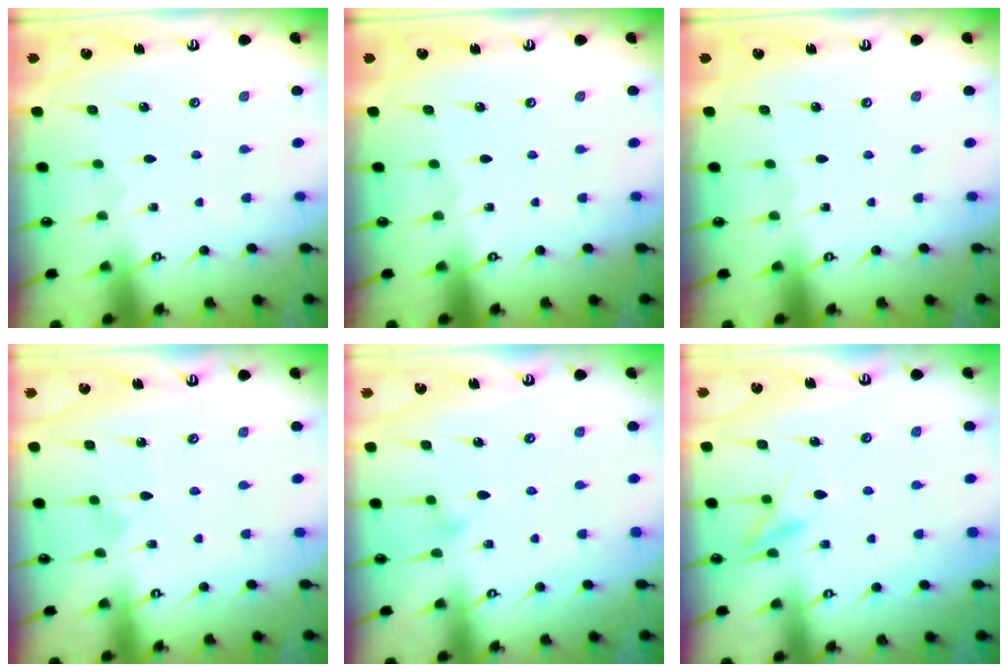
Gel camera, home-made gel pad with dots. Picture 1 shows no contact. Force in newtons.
{"total": 0.0}
{"total": 0.0}
{"total": 5.2, "press": 5.2, "slide": 0.3}
{"total": 10.2, "press": 10.1, "slide": 0.5}
{"total": 11.5, "press": 11.5, "slide": 1.1}